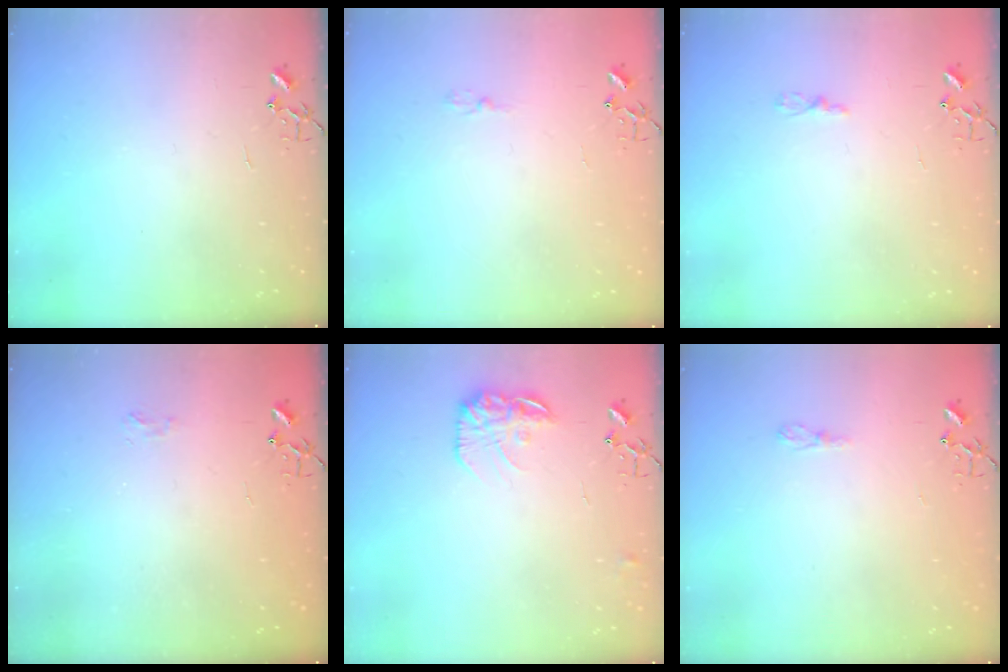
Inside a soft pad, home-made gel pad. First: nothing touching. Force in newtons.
{"total": 3.9, "press": 3.9, "slide": 0.5}
{"total": 2.9, "press": 2.9, "slide": 0.4}
{"total": 5.2, "press": 5.1, "slide": 0.7}
{"total": 12.7, "press": 12.7, "slide": 0.6}
{"total": 3.8, "press": 3.7, "slide": 0.6}